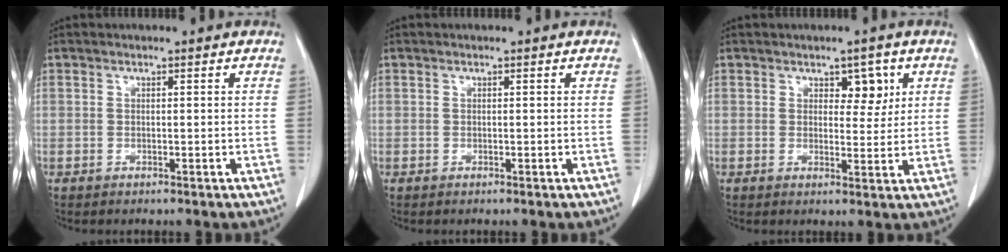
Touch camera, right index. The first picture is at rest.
{"total": 0.0}
{"total": 3.7, "force": [1.7, 2.1, 2.5], "torque": [-0.026, 0.002, 0.024]}